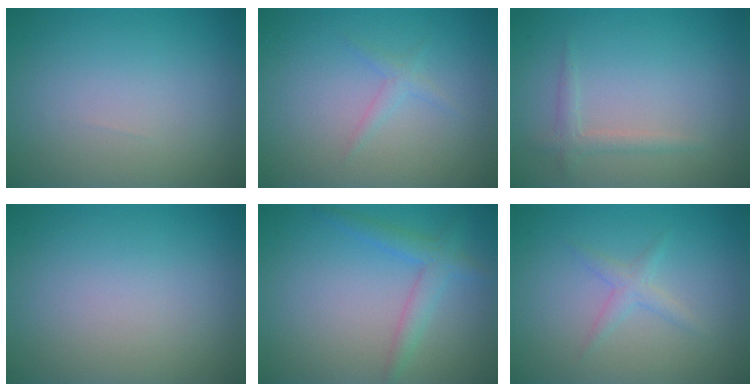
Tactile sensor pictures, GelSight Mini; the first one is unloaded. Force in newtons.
{"total": 1.1, "press": 1.1, "slide": 0.0}
{"total": 1.3, "press": 1.3, "slide": 0.0}
{"total": 0.0}
{"total": 2.5, "press": 2.5, "slide": 0.1}
{"total": 1.4, "press": 1.4, "slide": 0.1}